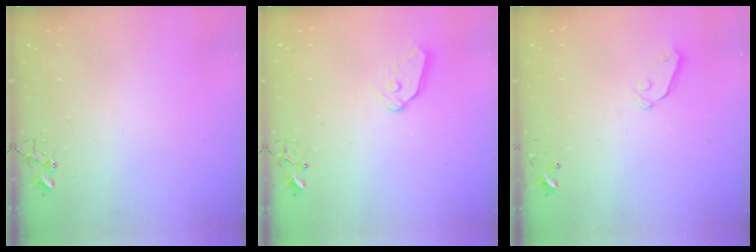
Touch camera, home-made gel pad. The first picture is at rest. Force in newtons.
{"total": 7.7, "press": 7.7, "slide": 0.4}
{"total": 5.9, "press": 5.8, "slide": 1.0}